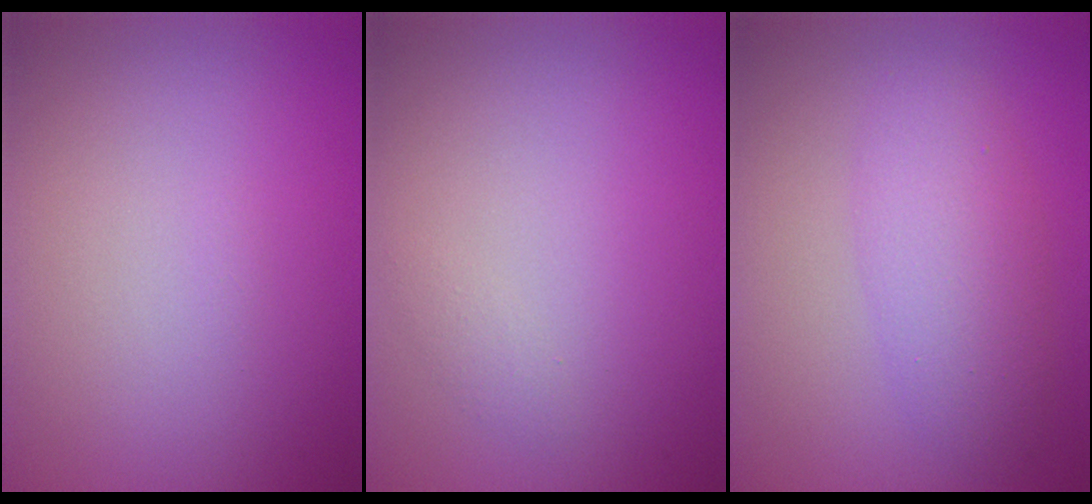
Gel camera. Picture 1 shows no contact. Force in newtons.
{"total": 0.6, "press": 0.6, "slide": 0.1}
{"total": 4.0, "press": 4.0, "slide": 0.2}